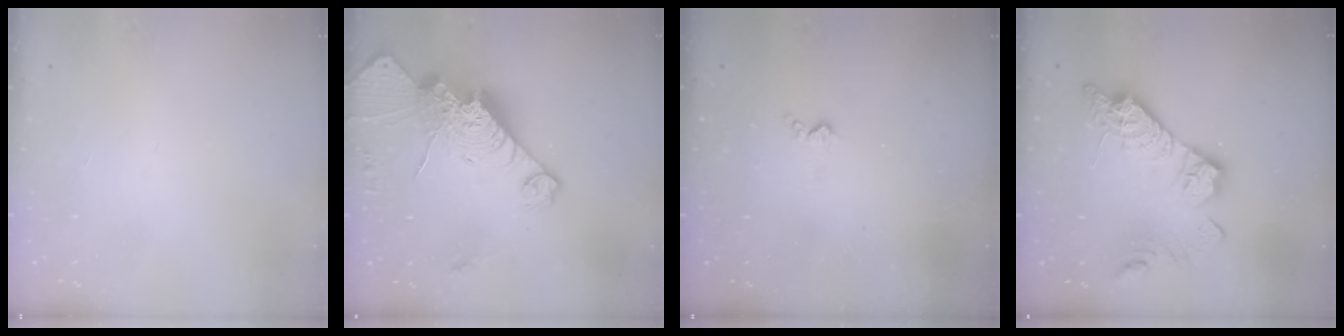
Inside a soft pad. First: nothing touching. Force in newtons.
{"total": 19.3, "press": 19.3, "slide": 1.6}
{"total": 3.6, "press": 3.5, "slide": 0.5}
{"total": 17.4, "press": 17.4, "slide": 1.2}